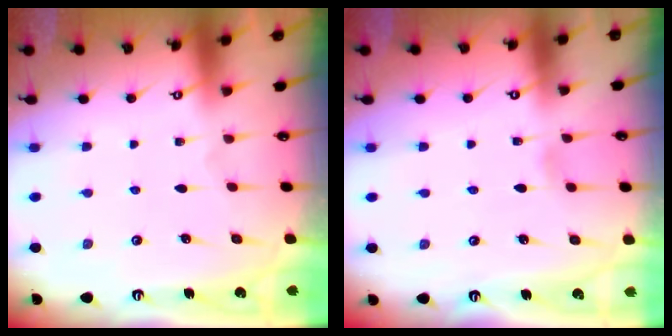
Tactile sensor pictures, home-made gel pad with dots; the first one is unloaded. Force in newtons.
{"total": 2.5, "press": 2.5, "slide": 0.2}